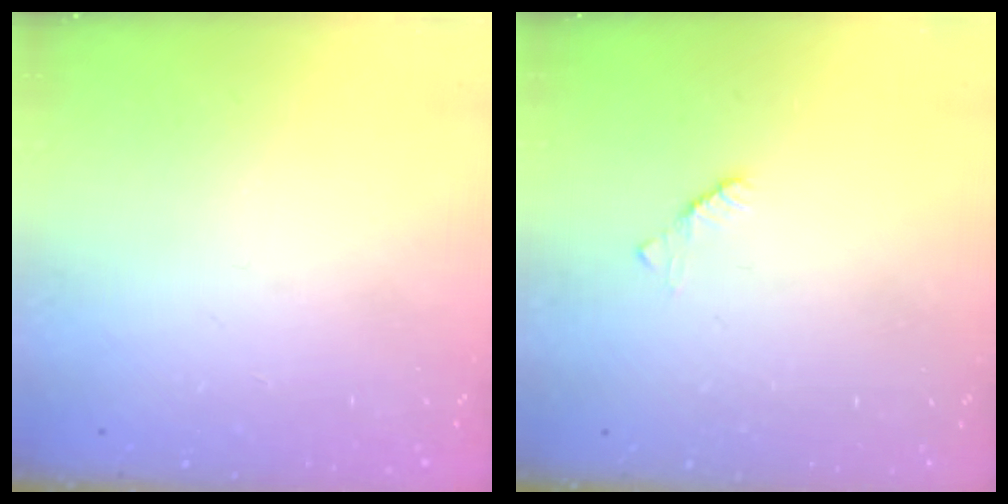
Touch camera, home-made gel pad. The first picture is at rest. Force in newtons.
{"total": 2.2, "press": 2.2, "slide": 0.3}